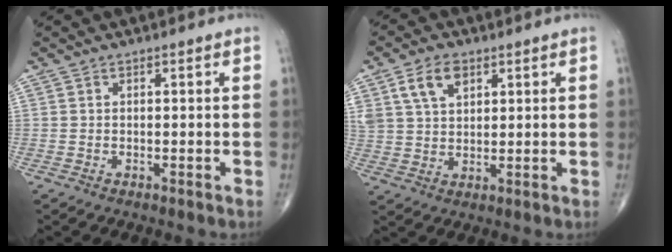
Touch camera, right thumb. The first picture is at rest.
{"total": 7.6, "force": [3.7, 4.7, 4.8], "torque": [-0.079, -0.007, 0.073]}